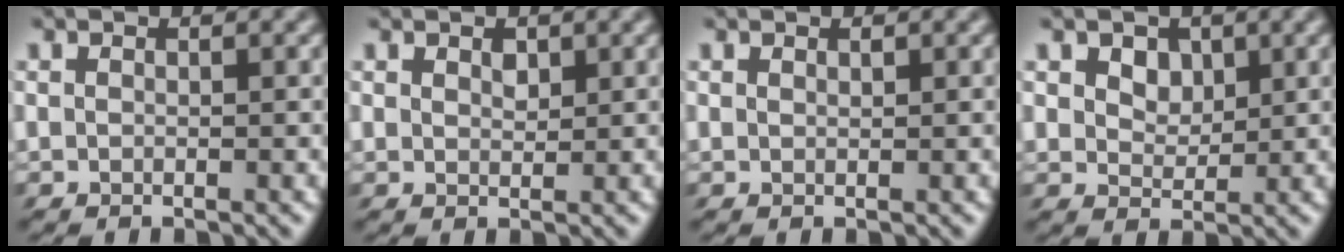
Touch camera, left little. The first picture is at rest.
{"total": 1.5, "force": [1.0, 0.9, 0.8], "torque": [-0.022, -0.003, 0.016]}
{"total": 0.5, "force": [0.5, 0.0, 0.2], "torque": [-0.004, -0.001, 0.011]}
{"total": 3.4, "force": [1.0, 2.7, 1.9], "torque": [-0.042, 0.004, 0.010]}